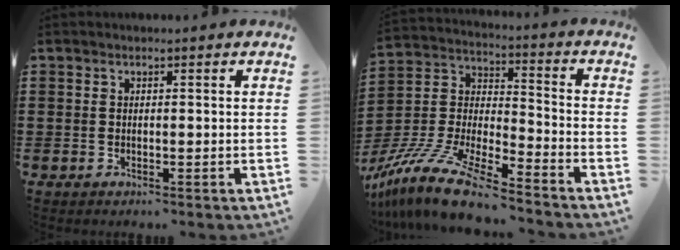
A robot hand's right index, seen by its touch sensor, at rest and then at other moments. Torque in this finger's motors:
{"motor_torque": [0.92, 1.21, 0.99, 0.21]}